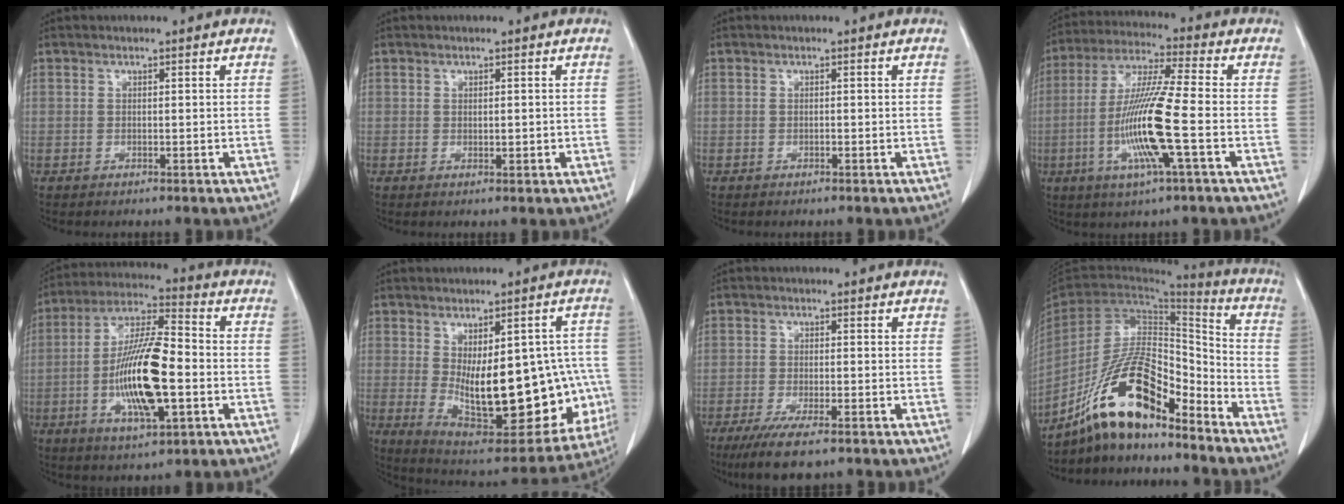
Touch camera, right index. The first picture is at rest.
{"total": 0.8, "force": [0.0, 0.4, 0.7], "torque": [-0.013, 0.000, 0.004]}
{"total": 0.0}
{"total": 13.6, "force": [-3.3, -0.2, 13.2], "torque": [-0.272, -0.009, -0.070]}
{"total": 15.5, "force": [-3.2, 3.4, 14.8], "torque": [-0.288, 0.001, -0.054]}
{"total": 23.4, "force": [-2.9, 9.6, 21.1], "torque": [-0.263, 0.003, -0.005]}
{"total": 7.4, "force": [-5.3, 1.1, 5.1], "torque": [-0.087, -0.019, -0.085]}
{"total": 14.8, "force": [-11.0, 4.0, 9.1], "torque": [-0.167, 0.028, -0.196]}